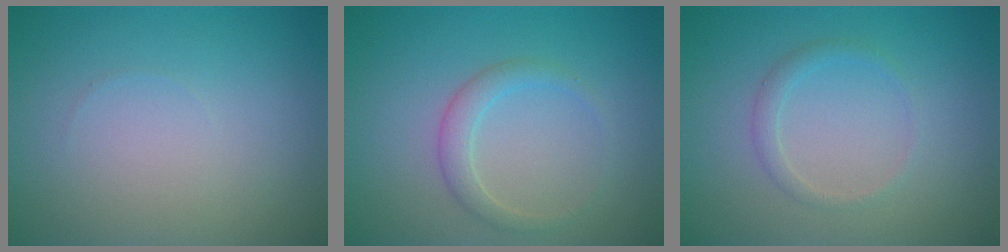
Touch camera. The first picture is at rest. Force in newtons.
{"total": 1.9, "press": 1.9, "slide": 0.1}
{"total": 1.3, "press": 1.3, "slide": 0.1}